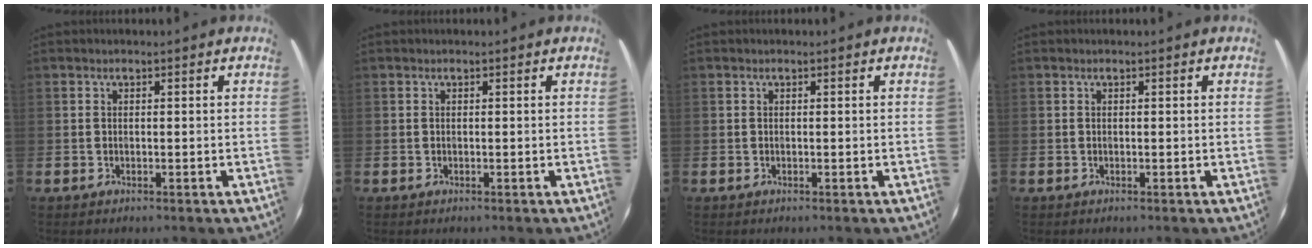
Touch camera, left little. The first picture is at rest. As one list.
[{"total": 0.0}, {"total": 0.0}, {"total": 0.0}]